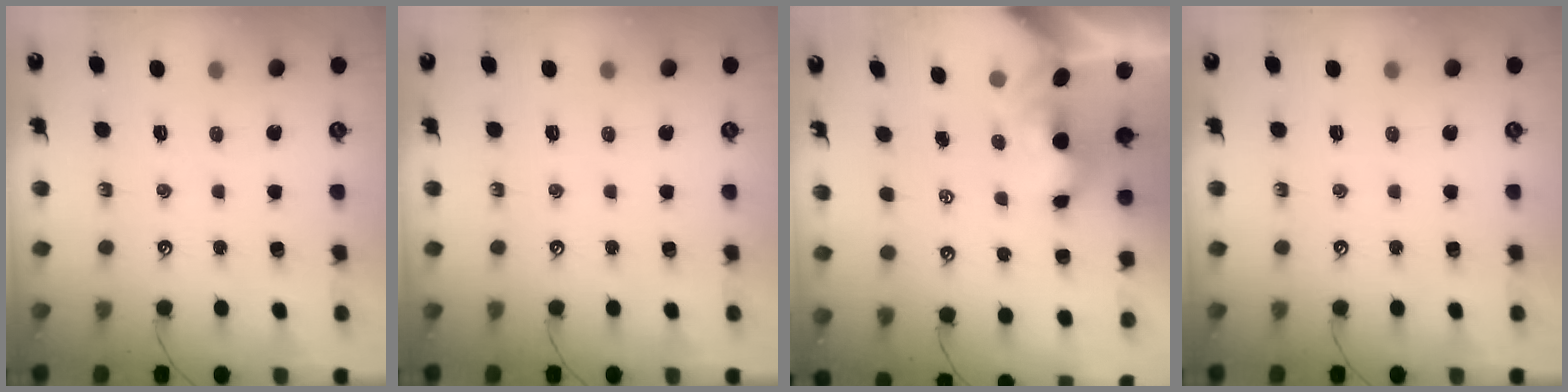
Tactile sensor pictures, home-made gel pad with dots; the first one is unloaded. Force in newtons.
{"total": 0.0}
{"total": 1.7, "press": 1.5, "slide": 0.7}
{"total": 0.0}